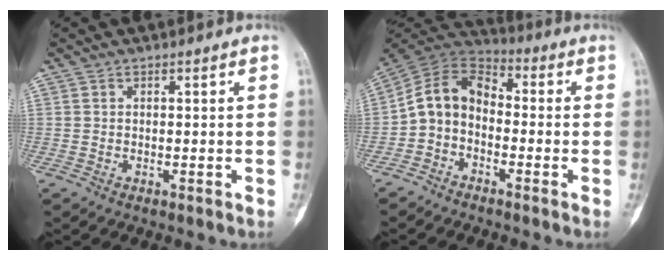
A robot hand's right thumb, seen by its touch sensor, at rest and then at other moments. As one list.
[{"total": 10.1, "force": [-2.5, 7.5, 6.3], "torque": [-0.106, 0.056, -0.065]}]